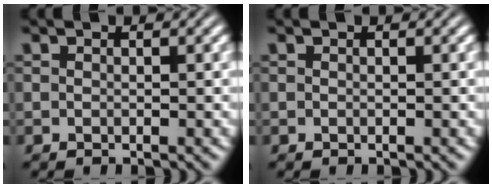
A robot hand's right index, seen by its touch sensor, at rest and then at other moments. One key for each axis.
{"total": 0.0}